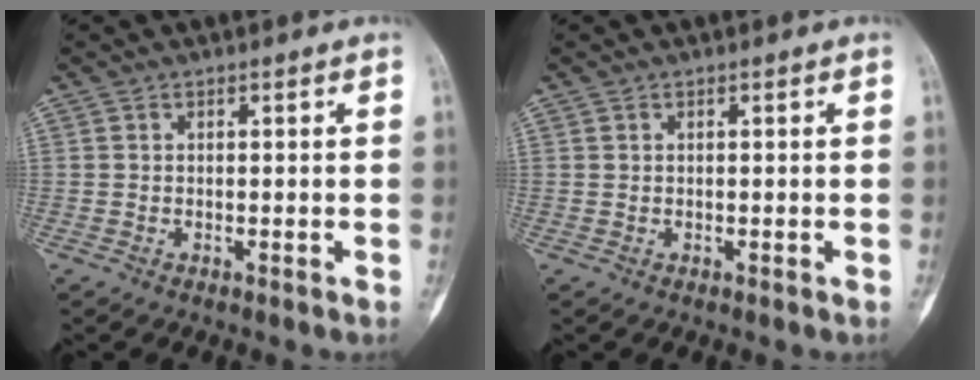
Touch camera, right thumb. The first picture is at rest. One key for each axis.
{"total": 0.0}